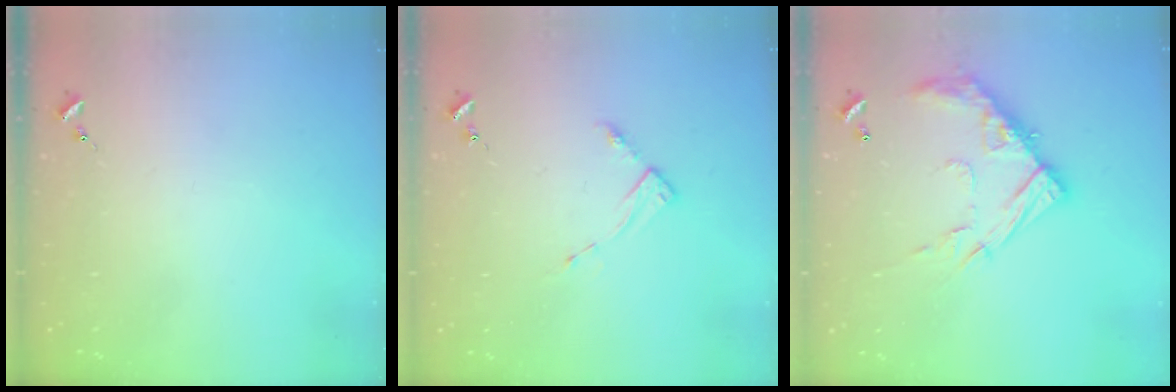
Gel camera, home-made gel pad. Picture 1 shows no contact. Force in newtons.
{"total": 2.8, "press": 2.8, "slide": 0.4}
{"total": 15.6, "press": 15.5, "slide": 1.2}